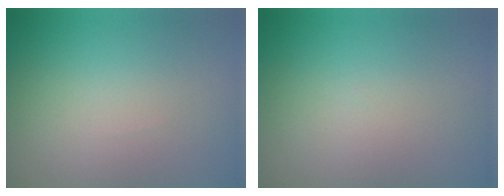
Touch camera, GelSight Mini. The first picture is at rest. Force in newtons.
{"total": 0.0}